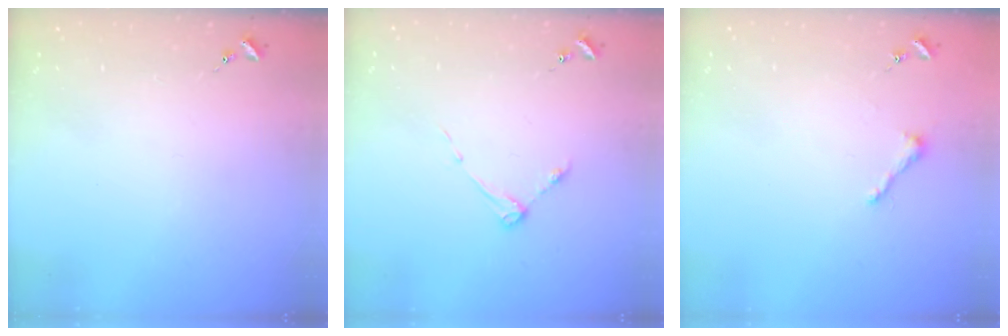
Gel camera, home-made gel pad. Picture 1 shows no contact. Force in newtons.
{"total": 4.3, "press": 4.3, "slide": 0.6}
{"total": 3.9, "press": 3.9, "slide": 0.3}